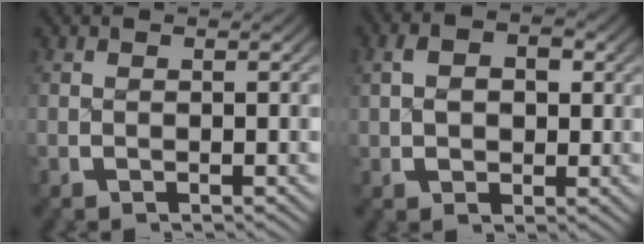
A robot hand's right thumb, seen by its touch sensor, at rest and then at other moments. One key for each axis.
{"total": 3.8, "fx": 0.7, "fy": 2.6, "fz": 2.7, "tx": -0.041, "ty": -0.001, "tz": 0.014}